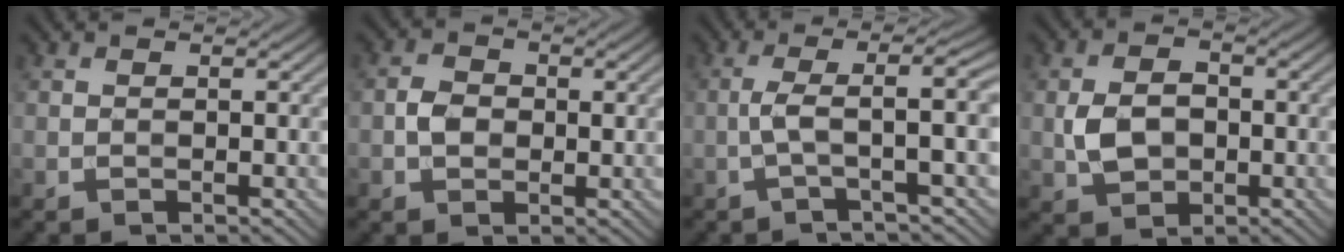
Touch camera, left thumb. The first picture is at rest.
{"total": 2.8, "force": [-0.2, 2.3, 1.6], "torque": [-0.034, 0.001, -0.011]}
{"total": 5.0, "force": [-0.9, 0.6, 4.9], "torque": [-0.083, 0.016, -0.033]}
{"total": 5.0, "force": [-0.8, 3.7, 3.3], "torque": [-0.068, -0.004, -0.016]}